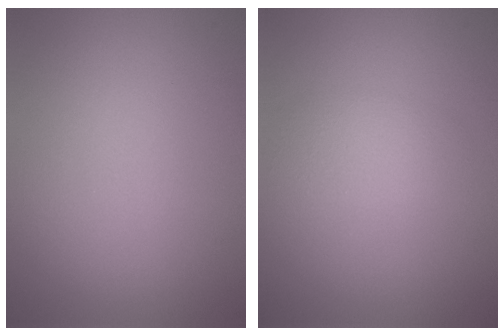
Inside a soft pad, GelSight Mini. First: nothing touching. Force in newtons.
{"total": 1.8, "press": 1.8, "slide": 0.1}